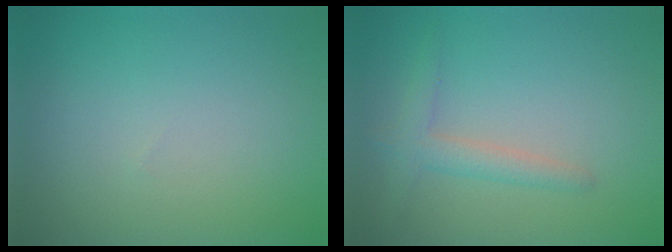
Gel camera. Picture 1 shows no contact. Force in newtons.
{"total": 2.3, "press": 2.3, "slide": 0.1}